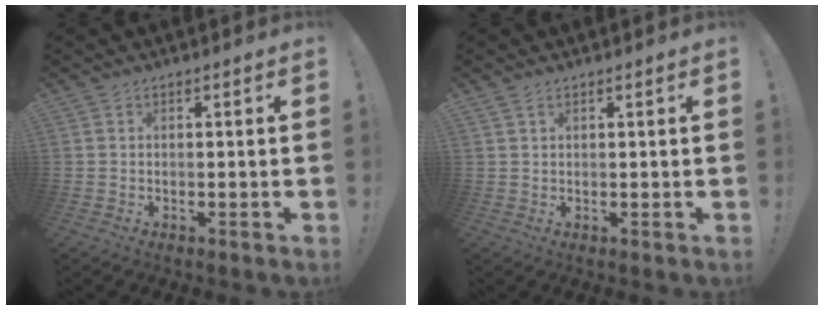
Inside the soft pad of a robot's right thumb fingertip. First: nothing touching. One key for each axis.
{"total": 1.1, "fx": 0.8, "fy": 0.6, "fz": 0.5, "tx": -0.006, "ty": -0.002, "tz": 0.014}